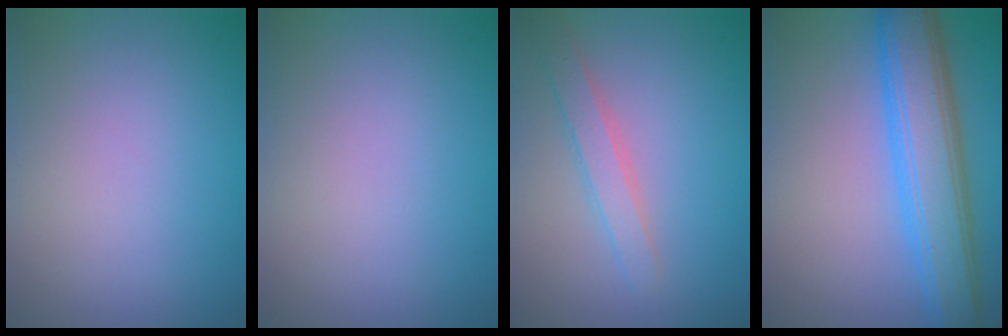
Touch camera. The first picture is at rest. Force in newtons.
{"total": 0.0}
{"total": 2.3, "press": 2.3, "slide": 0.1}
{"total": 6.7, "press": 6.7, "slide": 0.2}